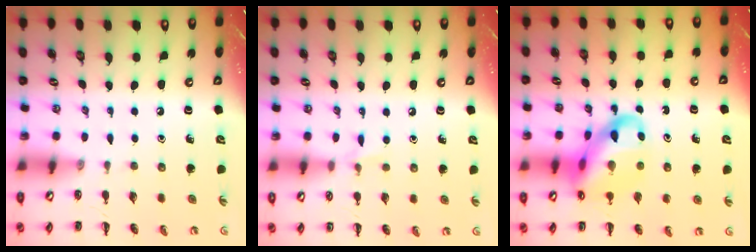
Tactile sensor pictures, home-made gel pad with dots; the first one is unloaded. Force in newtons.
{"total": 3.6, "press": 3.5, "slide": 1.1}
{"total": 15.4, "press": 15.1, "slide": 3.3}